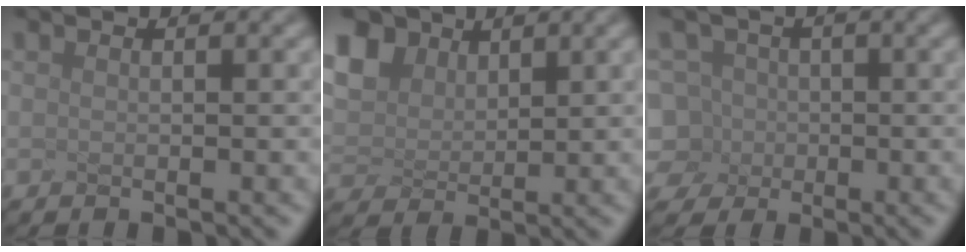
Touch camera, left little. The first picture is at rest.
{"total": 3.6, "force": [2.3, 2.4, 1.5], "torque": [-0.091, 0.010, 0.075]}
{"total": 3.5, "force": [-2.2, 2.7, -0.3], "torque": [-0.020, 0.007, -0.009]}